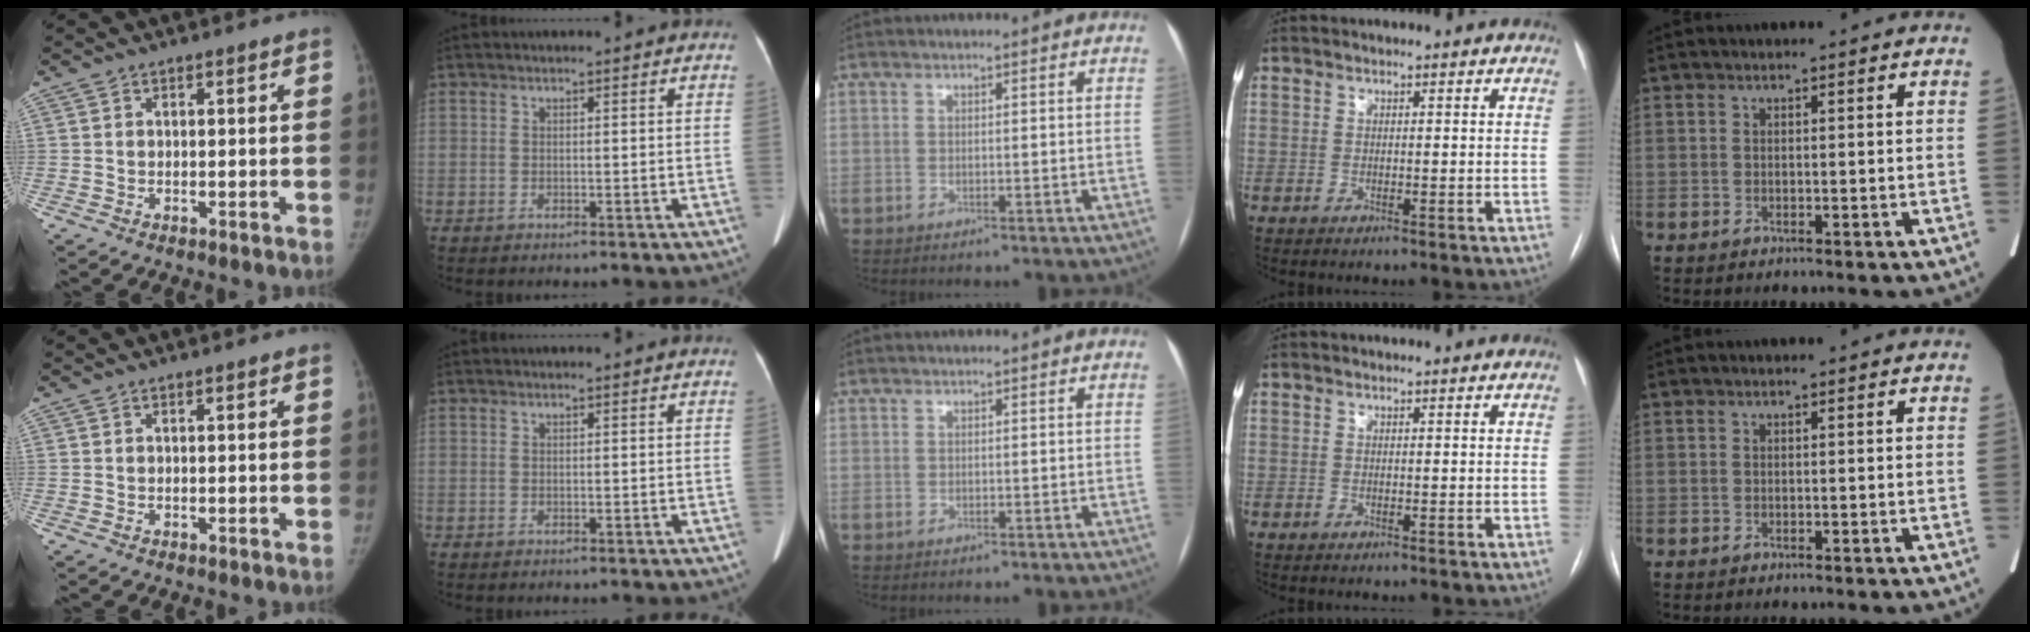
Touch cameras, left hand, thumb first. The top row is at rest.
{}